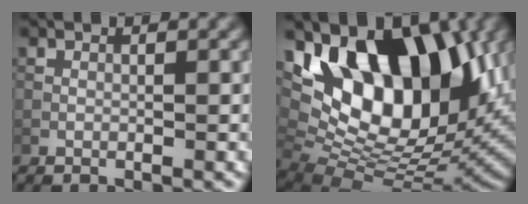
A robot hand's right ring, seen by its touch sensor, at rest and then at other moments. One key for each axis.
{"total": 14.9, "fx": 5.1, "fy": 8.2, "fz": 11.3, "tx": -0.170, "ty": 0.000, "tz": 0.084}